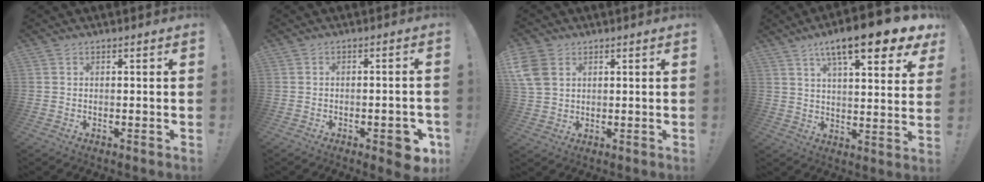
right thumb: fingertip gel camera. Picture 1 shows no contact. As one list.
[{"total": 6.5, "force": [-3.1, 2.1, 5.3], "torque": [-0.062, 0.011, -0.044]}, {"total": 8.8, "force": [3.4, 6.5, 4.8], "torque": [-0.101, -0.006, 0.068]}, {"total": 15.3, "force": [9.2, 3.1, 11.8], "torque": [-0.185, -0.054, 0.141]}]